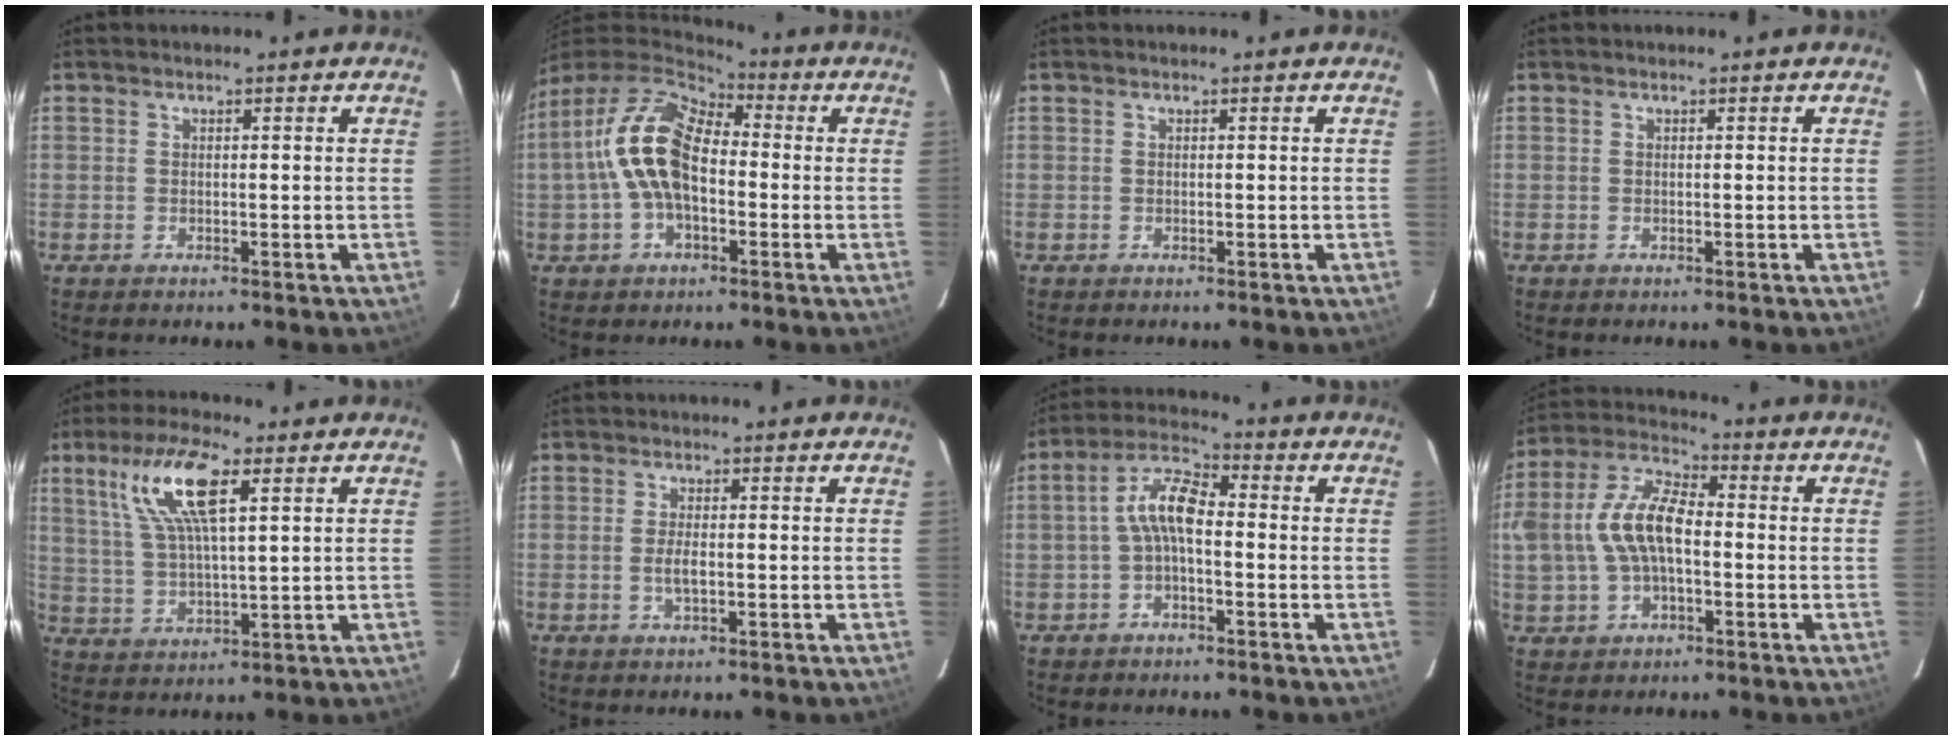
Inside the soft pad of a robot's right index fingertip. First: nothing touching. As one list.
[{"total": 15.4, "force": [-1.0, 8.8, 12.6], "torque": [-0.251, 0.018, -0.025]}, {"total": 0.0}, {"total": 0.0}, {"total": 11.7, "force": [5.3, 3.1, 9.9], "torque": [-0.195, 0.014, 0.107]}, {"total": 2.5, "force": [-0.5, 0.7, 2.3], "torque": [-0.047, -0.005, -0.008]}, {"total": 6.2, "force": [-1.2, 2.4, 5.6], "torque": [-0.120, 0.023, -0.027]}, {"total": 13.2, "force": [-0.8, 7.3, 11.0], "torque": [-0.232, 0.019, -0.013]}]